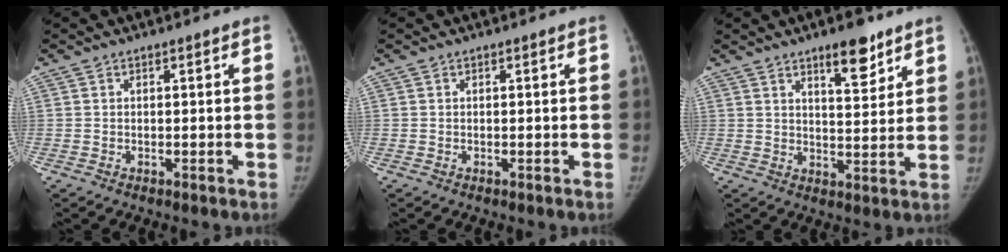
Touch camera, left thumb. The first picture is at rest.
{"total": 0.0}
{"total": 7.8, "force": [5.3, 2.6, 5.1], "torque": [-0.055, -0.036, 0.081]}